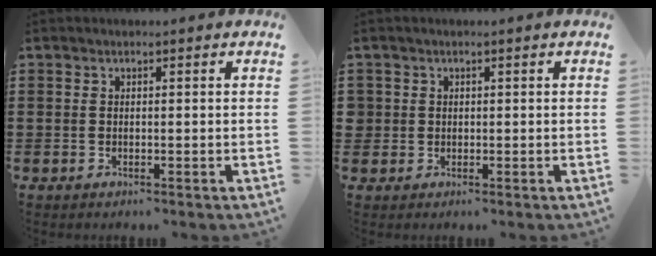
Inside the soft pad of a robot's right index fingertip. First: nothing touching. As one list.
[{"total": 1.3, "force": [0.2, 1.3, 0.1], "torque": [-0.008, 0.006, 0.002]}]